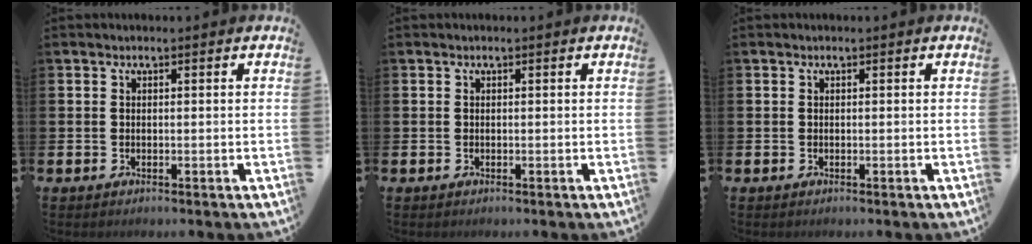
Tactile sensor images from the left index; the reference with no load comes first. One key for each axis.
{"total": 0.0}
{"total": 0.0}